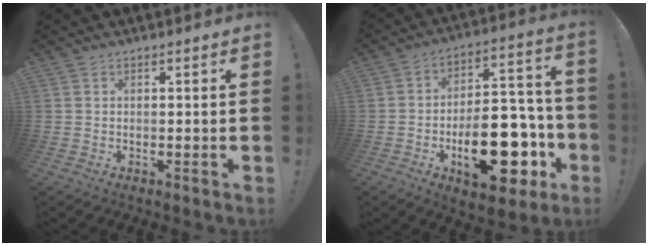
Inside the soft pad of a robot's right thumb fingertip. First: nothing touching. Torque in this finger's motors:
{"motor_torque": [1.12, 1.18, 1.60, -1.16, 0.52]}